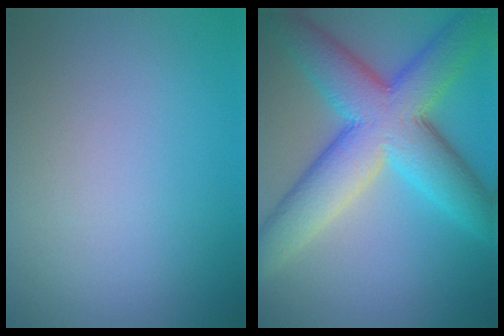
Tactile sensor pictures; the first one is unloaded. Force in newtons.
{"total": 11.1, "press": 11.1, "slide": 0.5}